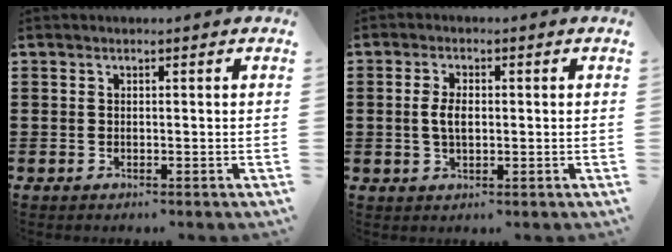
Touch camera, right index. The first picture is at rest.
{"total": 3.4, "force": [0.0, 1.7, 3.0], "torque": [-0.066, 0.003, -0.003]}